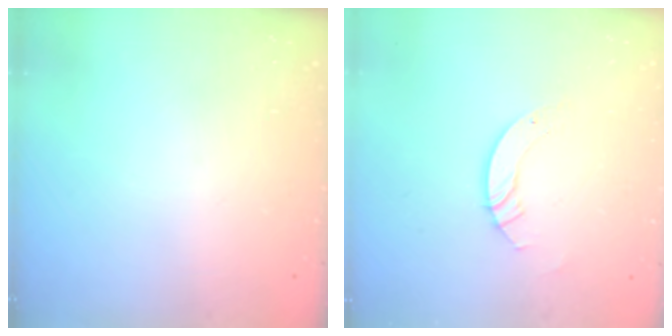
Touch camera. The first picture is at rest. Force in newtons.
{"total": 3.8, "press": 3.7, "slide": 0.4}